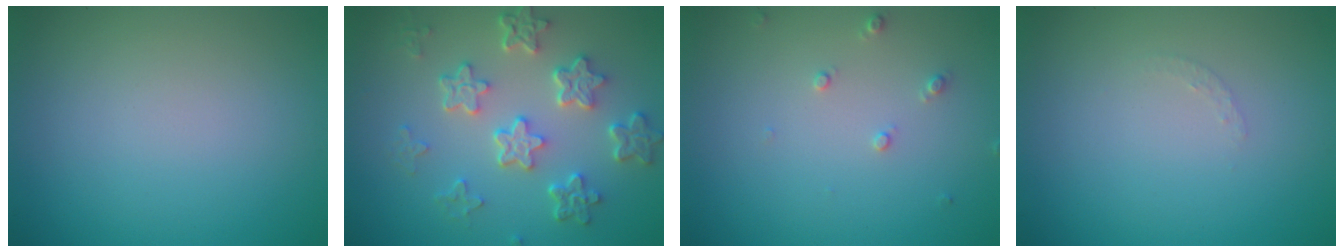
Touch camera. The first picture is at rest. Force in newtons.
{"total": 5.4, "press": 4.0, "slide": 3.6}
{"total": 1.1, "press": 1.1, "slide": 0.2}
{"total": 0.7, "press": 0.7, "slide": 0.1}